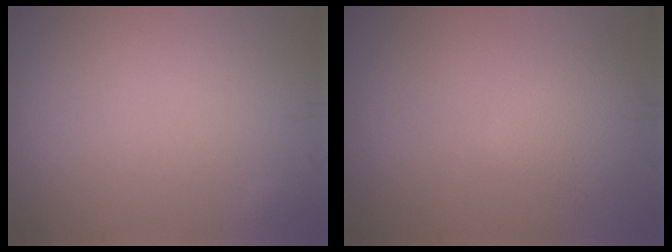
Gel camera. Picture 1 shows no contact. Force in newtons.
{"total": 2.5, "press": 2.5, "slide": 0.2}